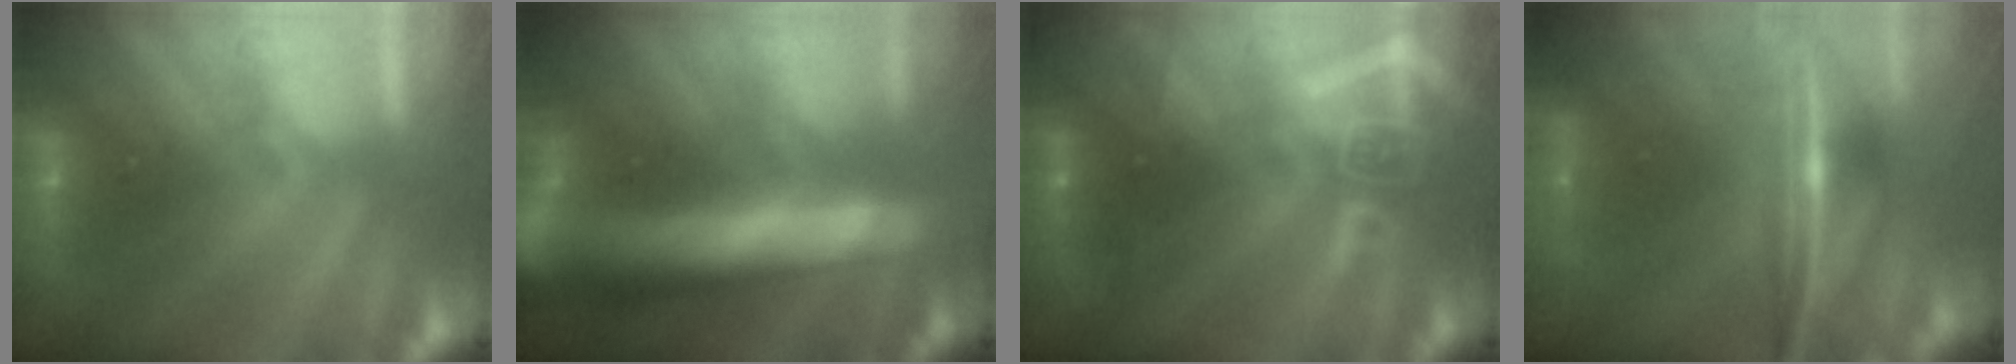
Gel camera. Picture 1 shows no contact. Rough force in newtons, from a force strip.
{"total": 6.3}
{"total": 2.8}
{"total": 7.5}